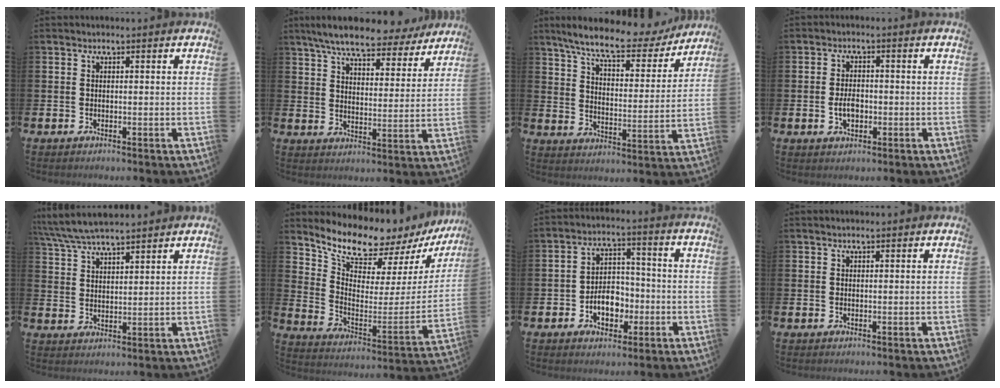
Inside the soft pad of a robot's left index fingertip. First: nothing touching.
{"total": 8.0, "force": [7.3, 1.4, 3.1], "torque": [-0.086, -0.035, 0.128]}
{"total": 8.8, "force": [7.8, 1.6, 3.9], "torque": [-0.105, -0.048, 0.131]}
{"total": 3.0, "force": [-0.5, 1.9, 2.3], "torque": [-0.024, -0.004, -0.015]}
{"total": 6.2, "force": [5.9, 0.7, 1.7], "torque": [-0.058, -0.019, 0.109]}
{"total": 9.7, "force": [9.1, 2.8, 1.9], "torque": [-0.079, -0.083, 0.155]}
{"total": 5.7, "force": [-2.0, 4.0, 3.5], "torque": [-0.046, 0.006, -0.044]}
{"total": 0.6, "force": [0.5, 0.0, 0.3], "torque": [-0.003, 0.002, 0.008]}